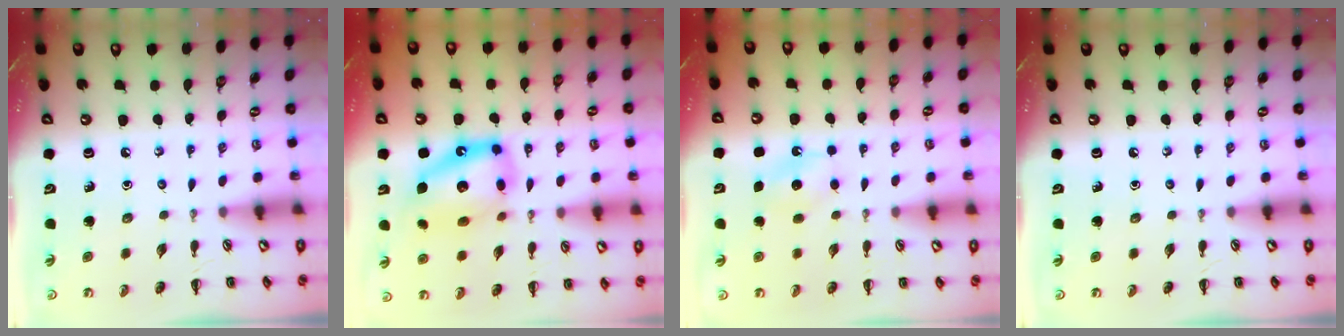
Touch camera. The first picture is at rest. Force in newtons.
{"total": 13.7, "press": 13.3, "slide": 3.4}
{"total": 6.7, "press": 6.5, "slide": 1.6}
{"total": 0.0}